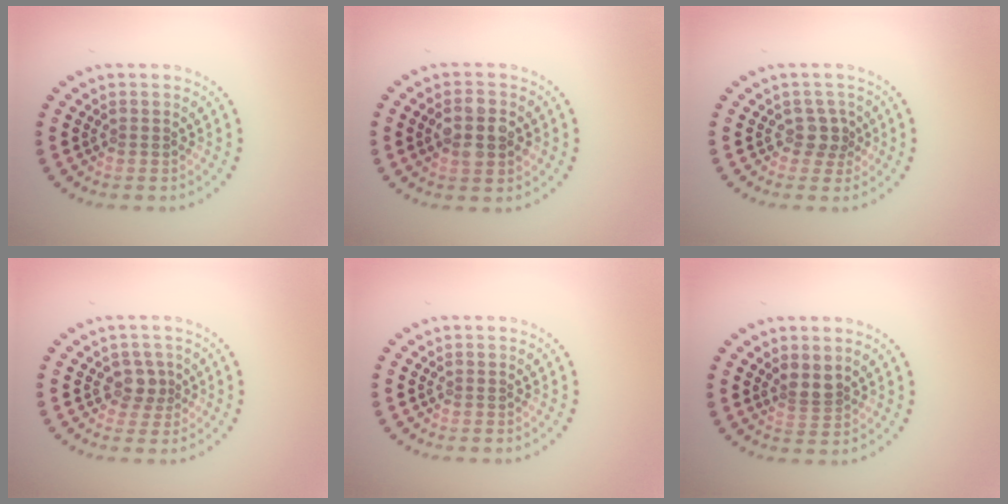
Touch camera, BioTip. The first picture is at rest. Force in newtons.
{"total": 3.8, "press": 3.8, "slide": 0.1}
{"total": 1.8, "press": 1.5, "slide": 1.1}
{"total": 1.8, "press": 1.5, "slide": 1.0}
{"total": 0.0}
{"total": 1.5, "press": 1.2, "slide": 1.0}